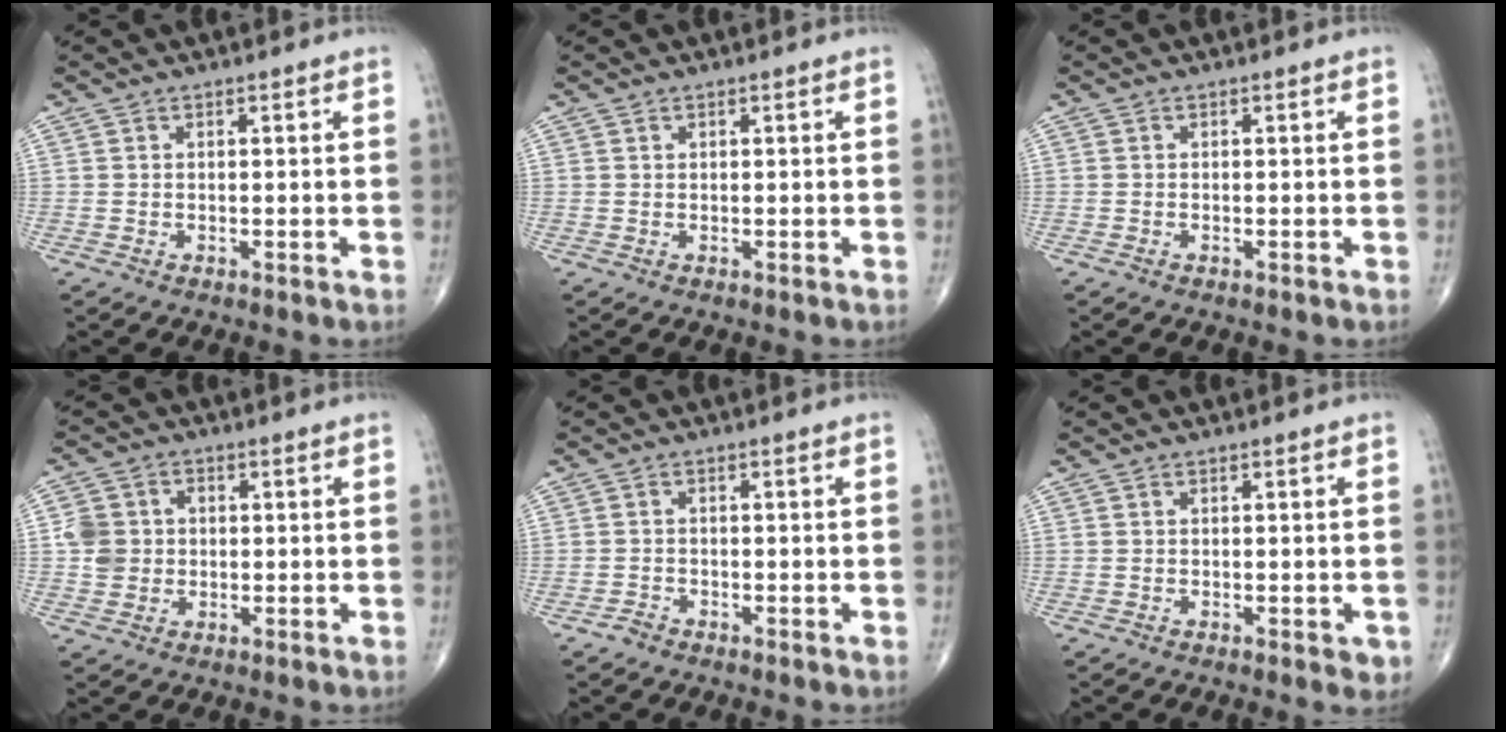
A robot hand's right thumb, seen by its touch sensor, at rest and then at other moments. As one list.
[{"total": 0.0}, {"total": 0.0}, {"total": 5.8, "force": [0.1, 5.3, 2.4], "torque": [-0.030, 0.008, -0.002]}, {"total": 1.4, "force": [-1.1, 0.8, 0.2], "torque": [-0.007, 0.003, -0.024]}, {"total": 1.9, "force": [-0.6, 0.9, 1.5], "torque": [-0.008, 0.000, -0.008]}]